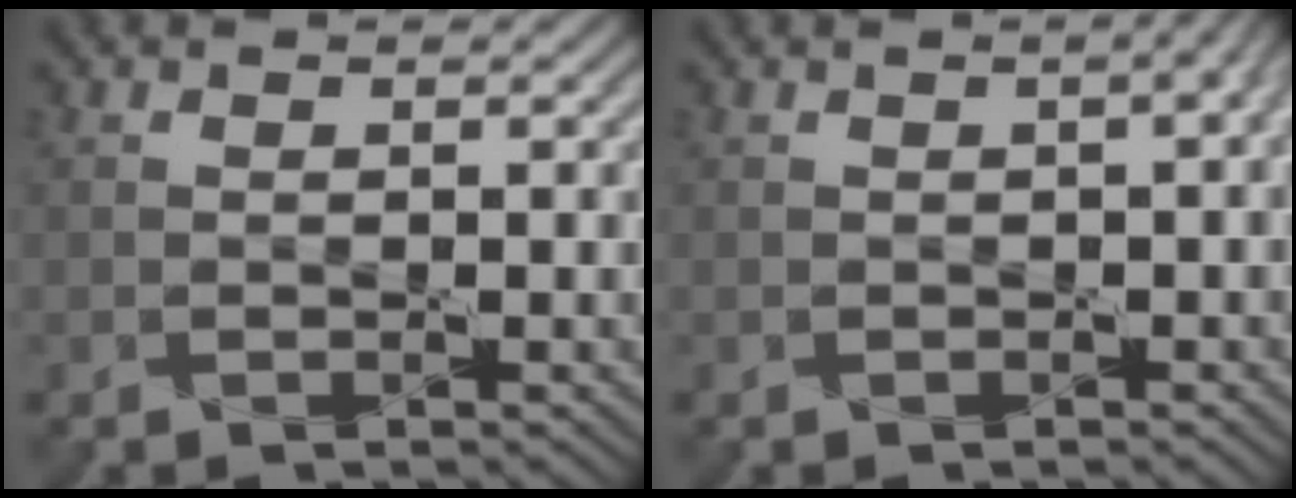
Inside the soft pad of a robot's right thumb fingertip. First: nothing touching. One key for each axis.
{"total": 3.2, "fx": 0.4, "fy": 1.3, "fz": 2.9, "tx": -0.029, "ty": 0.006, "tz": 0.007}